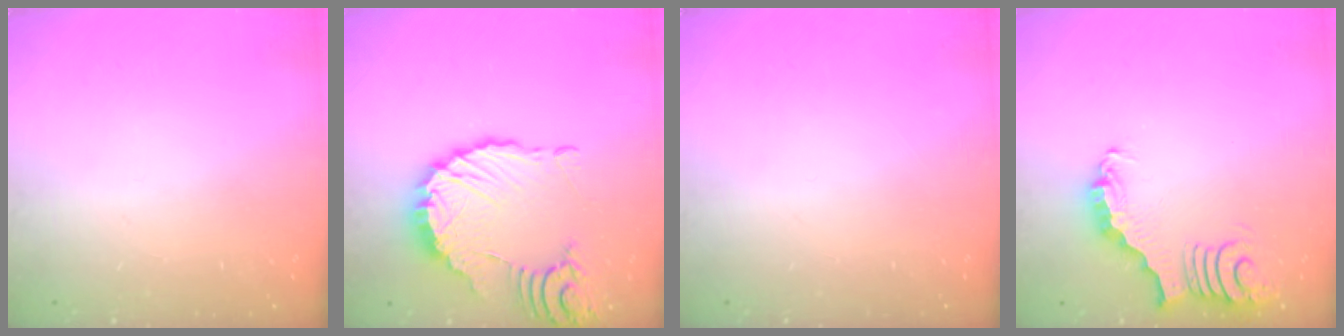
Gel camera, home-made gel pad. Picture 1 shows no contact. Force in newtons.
{"total": 13.0, "press": 12.9, "slide": 1.7}
{"total": 0.0}
{"total": 3.5, "press": 3.5, "slide": 0.7}